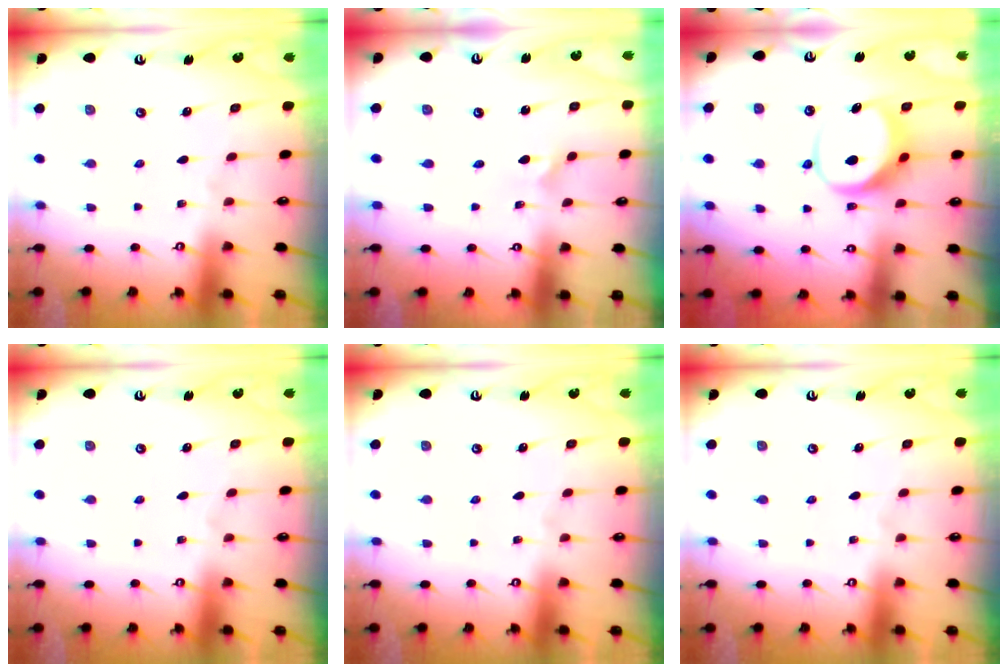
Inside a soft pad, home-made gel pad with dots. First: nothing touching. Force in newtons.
{"total": 1.7, "press": 1.7, "slide": 0.3}
{"total": 8.6, "press": 8.6, "slide": 0.6}
{"total": 0.0}
{"total": 0.0}
{"total": 0.0}